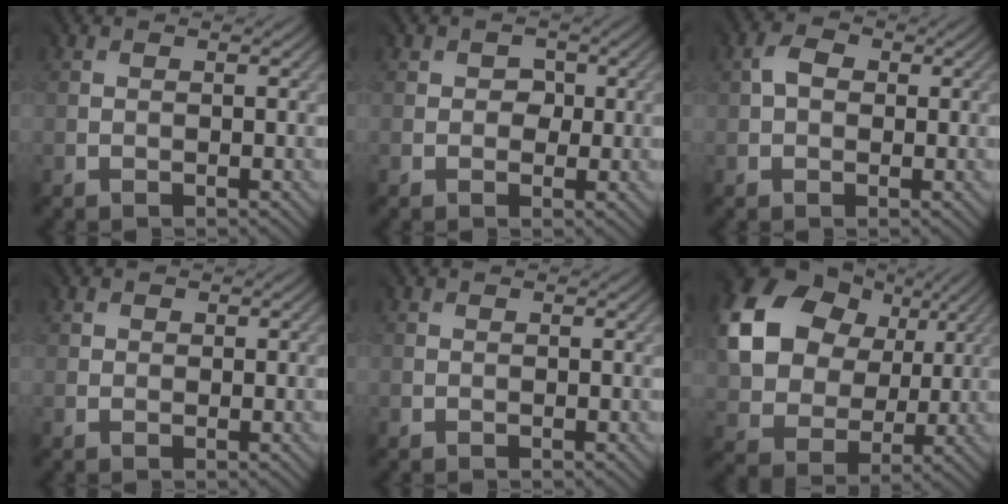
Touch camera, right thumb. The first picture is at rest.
{"total": 1.1, "force": [0.3, 1.0, 0.1], "torque": [0.001, 0.001, -0.001]}
{"total": 2.3, "force": [0.8, 1.7, 1.4], "torque": [-0.030, 0.007, 0.006]}
{"total": 0.9, "force": [0.7, 0.4, -0.4], "torque": [0.005, 0.001, 0.008]}
{"total": 0.0}
{"total": 15.9, "force": [6.2, 12.1, 8.3], "torque": [-0.221, 0.040, 0.116]}